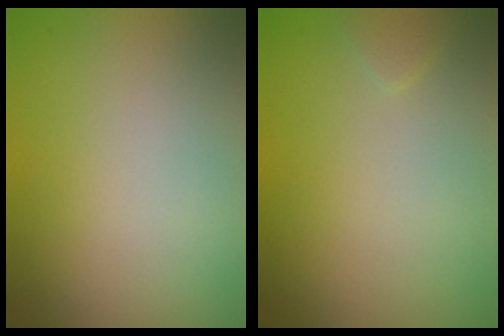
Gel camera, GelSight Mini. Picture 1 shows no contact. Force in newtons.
{"total": 0.7, "press": 0.7, "slide": 0.1}